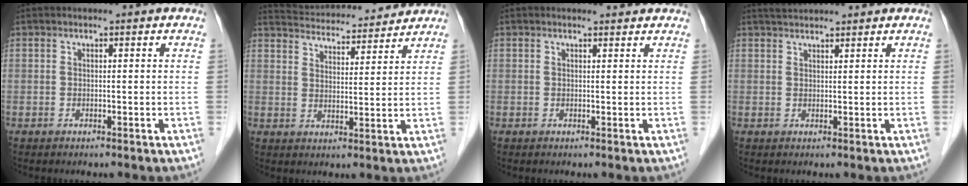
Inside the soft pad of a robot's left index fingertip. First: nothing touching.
{"total": 14.2, "force": [13.6, 1.9, 3.5], "torque": [-0.061, 0.024, 0.203]}
{"total": 1.5, "force": [1.4, 0.3, 0.1], "torque": [-0.013, 0.002, 0.016]}
{"total": 3.2, "force": [3.1, 0.3, 0.8], "torque": [-0.014, 0.028, 0.056]}